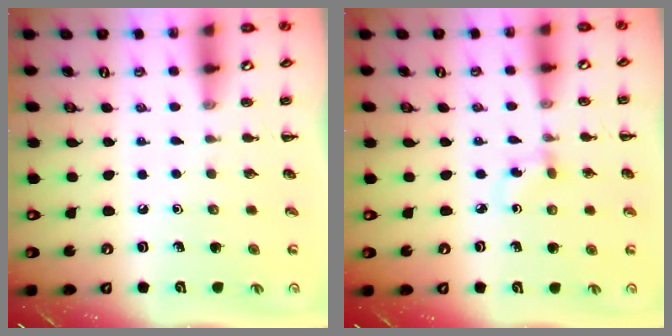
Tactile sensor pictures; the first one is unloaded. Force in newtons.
{"total": 2.2, "press": 2.0, "slide": 0.9}